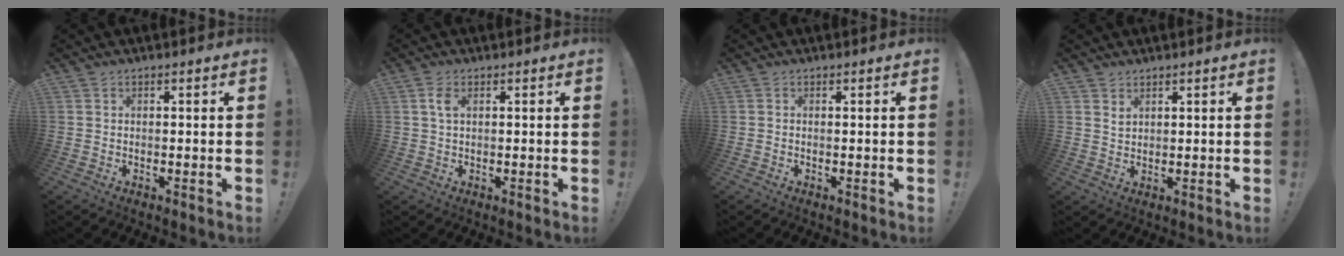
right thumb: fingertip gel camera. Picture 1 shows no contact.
{"total": 3.3, "force": [1.1, 1.8, 2.5], "torque": [-0.038, 0.001, 0.017]}
{"total": 0.5, "force": [0.1, -0.2, 0.5], "torque": [-0.001, -0.003, 0.000]}
{"total": 2.0, "force": [1.6, 1.1, 0.5], "torque": [-0.003, -0.011, 0.030]}